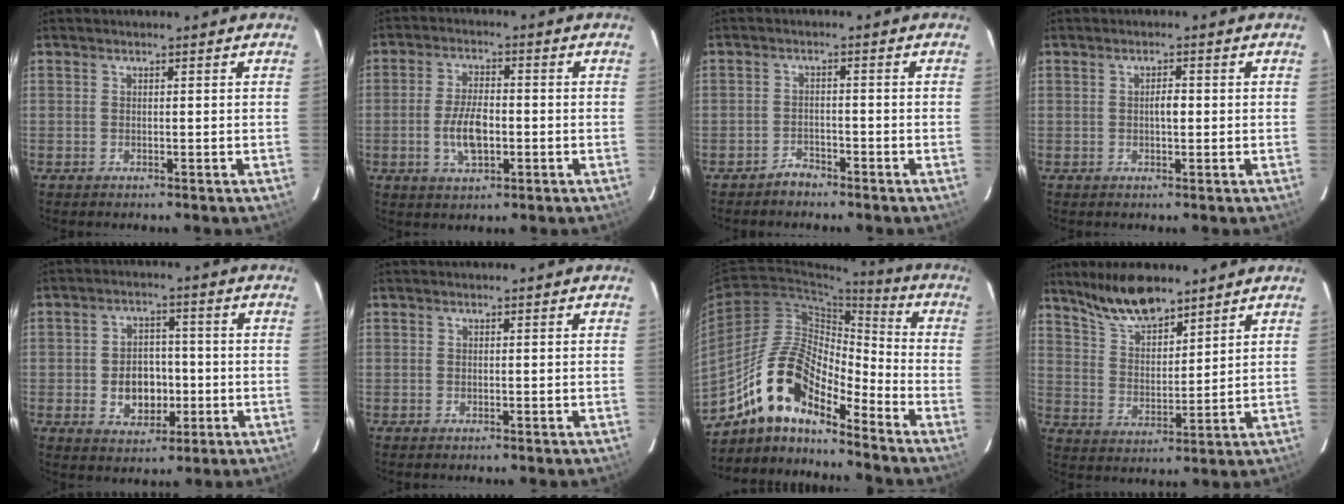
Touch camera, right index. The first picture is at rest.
{"total": 7.6, "force": [-1.8, 3.6, 6.5], "torque": [-0.131, 0.000, -0.030]}
{"total": 2.6, "force": [-2.3, 1.3, 0.1], "torque": [-0.003, 0.007, -0.039]}
{"total": 1.9, "force": [0.0, 0.8, 1.7], "torque": [-0.030, 0.004, 0.000]}
{"total": 7.9, "force": [-1.7, 6.1, 4.8], "torque": [-0.096, 0.009, -0.013]}
{"total": 0.0}
{"total": 14.7, "force": [-11.3, 4.8, 8.2], "torque": [-0.148, 0.011, -0.224]}
{"total": 10.4, "force": [8.5, 3.0, 5.4], "torque": [-0.100, 0.010, 0.163]}